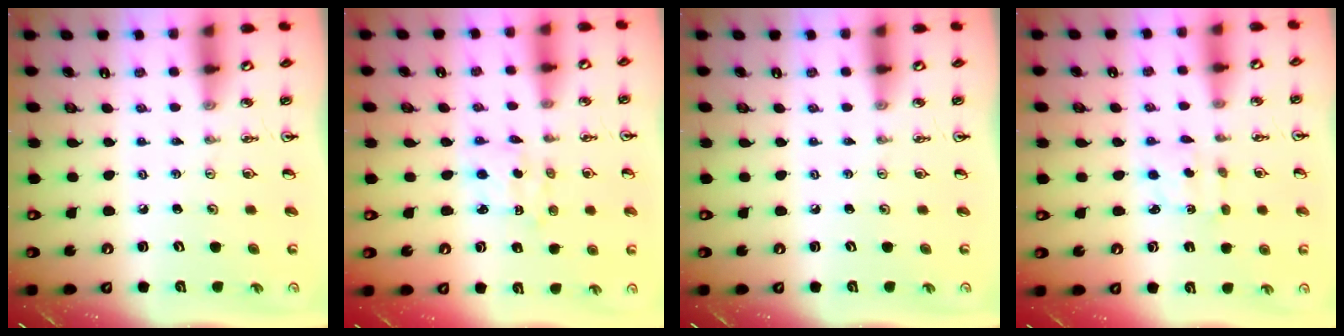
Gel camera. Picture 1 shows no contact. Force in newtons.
{"total": 1.9, "press": 1.8, "slide": 0.6}
{"total": 0.0}
{"total": 2.4, "press": 2.3, "slide": 0.6}